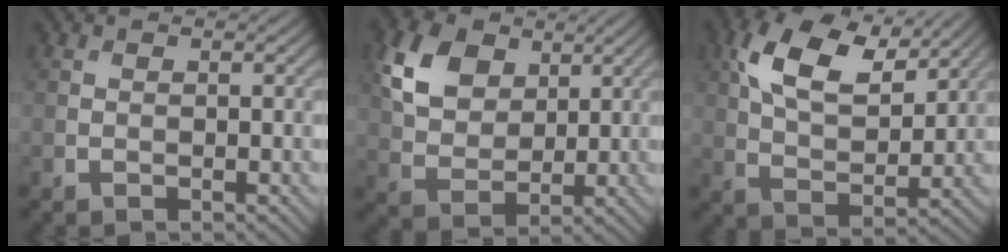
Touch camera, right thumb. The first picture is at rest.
{"total": 8.6, "force": [3.8, 5.9, 4.9], "torque": [-0.130, 0.005, 0.066]}
{"total": 11.7, "force": [5.7, 5.9, 8.3], "torque": [-0.179, 0.011, 0.111]}